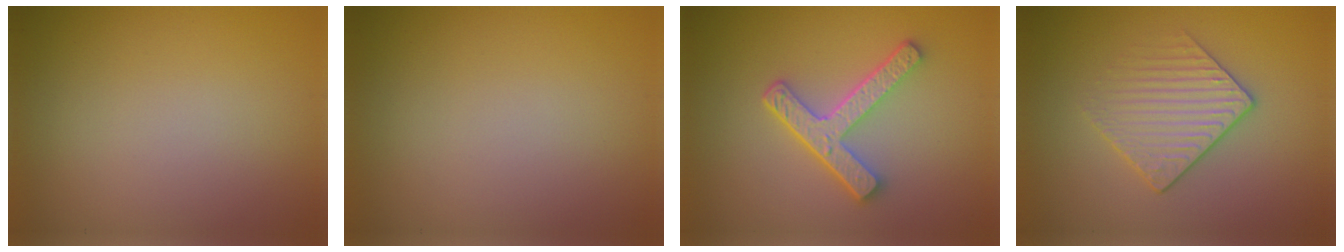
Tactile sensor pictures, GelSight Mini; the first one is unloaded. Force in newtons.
{"total": 0.0}
{"total": 4.5, "press": 3.5, "slide": 2.8}
{"total": 2.4, "press": 2.1, "slide": 1.1}